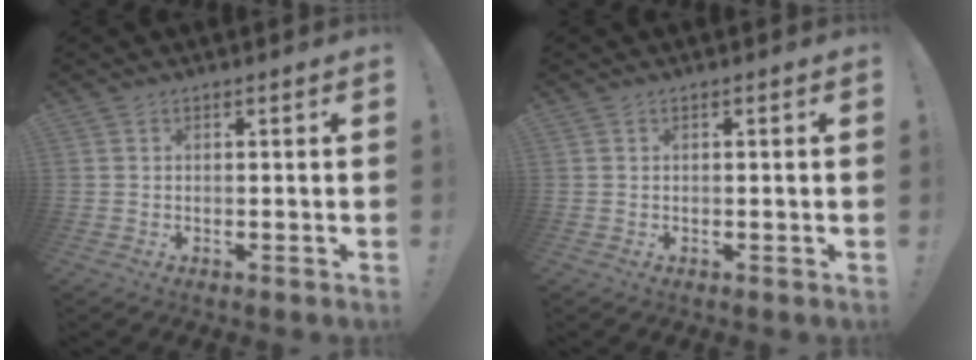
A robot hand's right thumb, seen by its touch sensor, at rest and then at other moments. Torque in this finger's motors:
{"motor_torque": [-0.12, -0.24, 0.13, -0.04, -0.06]}